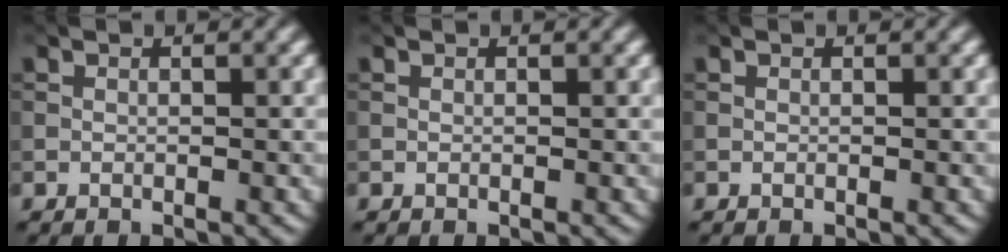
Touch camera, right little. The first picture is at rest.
{"total": 0.0}
{"total": 0.0}